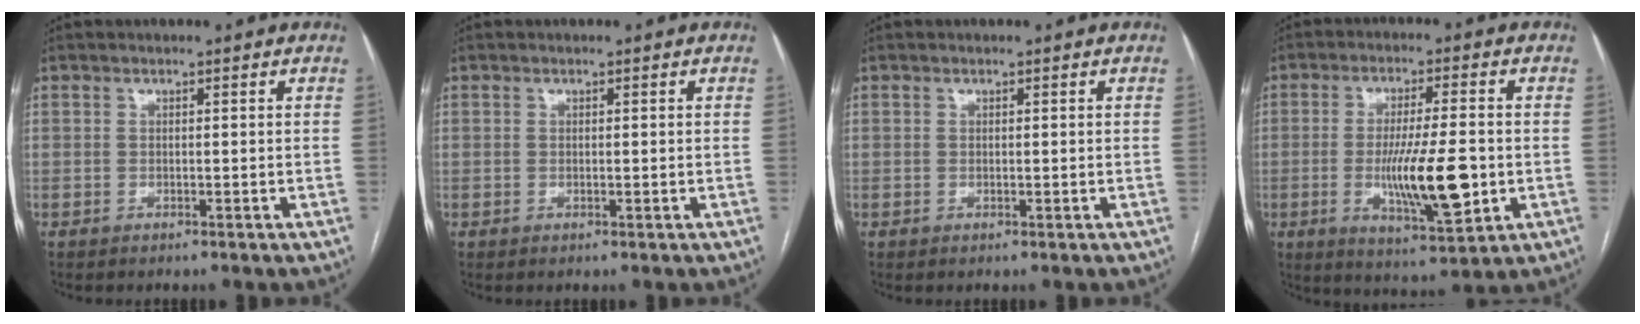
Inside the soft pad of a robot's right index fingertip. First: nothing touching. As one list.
[{"total": 0.0}, {"total": 0.0}, {"total": 11.8, "force": [-2.0, 1.8, 11.5], "torque": [-0.201, -0.019, -0.029]}]